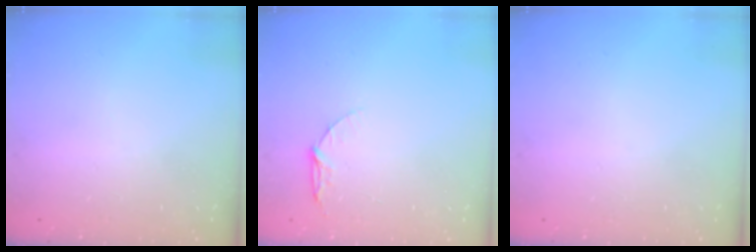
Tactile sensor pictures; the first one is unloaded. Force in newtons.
{"total": 5.4, "press": 5.4, "slide": 0.5}
{"total": 0.0}